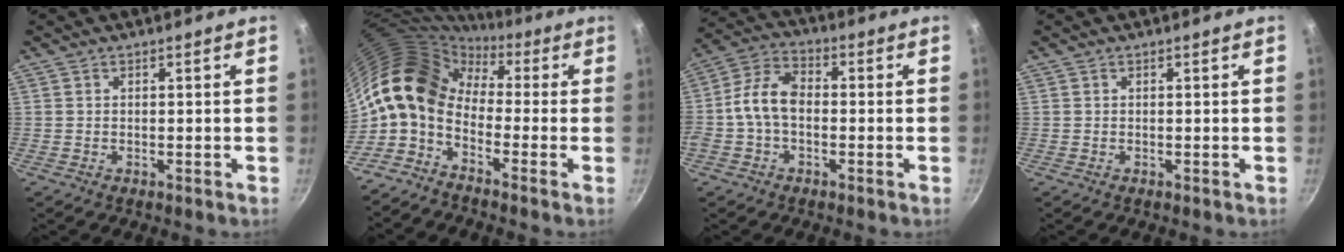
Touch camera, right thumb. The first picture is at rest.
{"total": 11.5, "force": [-0.8, 7.6, 8.6], "torque": [-0.136, 0.033, -0.039]}
{"total": 8.9, "force": [-1.0, 5.9, 6.6], "torque": [-0.121, 0.031, -0.036]}
{"total": 0.0}